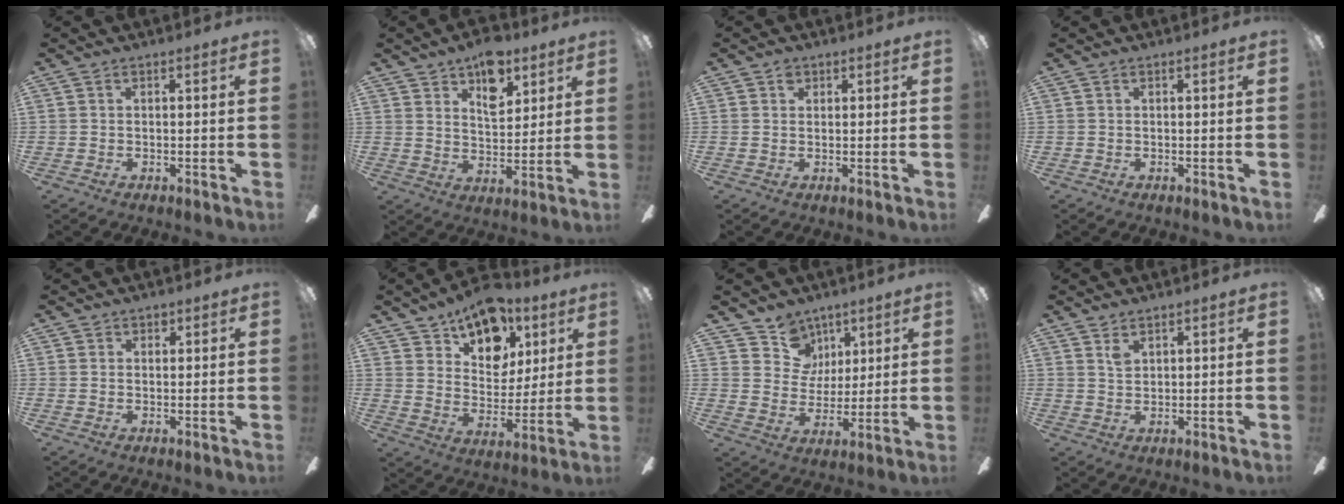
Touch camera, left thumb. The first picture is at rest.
{"total": 10.9, "force": [7.1, 6.0, 5.7], "torque": [-0.074, -0.025, 0.124]}
{"total": 1.7, "force": [1.0, 1.3, 0.6], "torque": [-0.006, -0.001, 0.017]}
{"total": 0.0}
{"total": 1.5, "force": [1.0, 1.1, 0.1], "torque": [0.007, 0.000, 0.016]}
{"total": 15.9, "force": [10.8, 9.6, 6.7], "torque": [-0.101, -0.063, 0.197]}
{"total": 9.8, "force": [6.3, 7.5, 0.8], "torque": [-0.024, -0.043, 0.122]}
{"total": 2.4, "force": [1.8, 1.3, 1.0], "torque": [-0.014, -0.004, 0.033]}